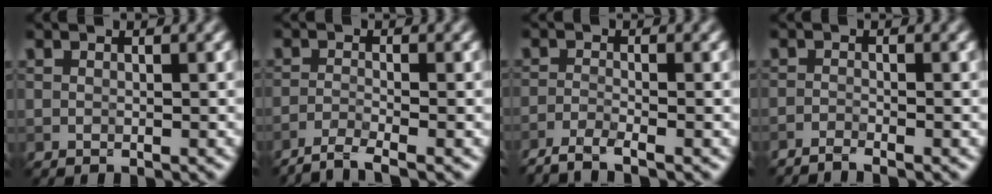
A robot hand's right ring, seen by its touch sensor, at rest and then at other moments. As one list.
[{"total": 3.1, "force": [-2.5, 0.4, 1.8], "torque": [-0.034, -0.001, -0.058]}, {"total": 3.3, "force": [-2.6, 0.5, 1.9], "torque": [-0.039, -0.003, -0.061]}, {"total": 1.9, "force": [-1.7, 0.1, 0.8], "torque": [-0.022, 0.001, -0.039]}]